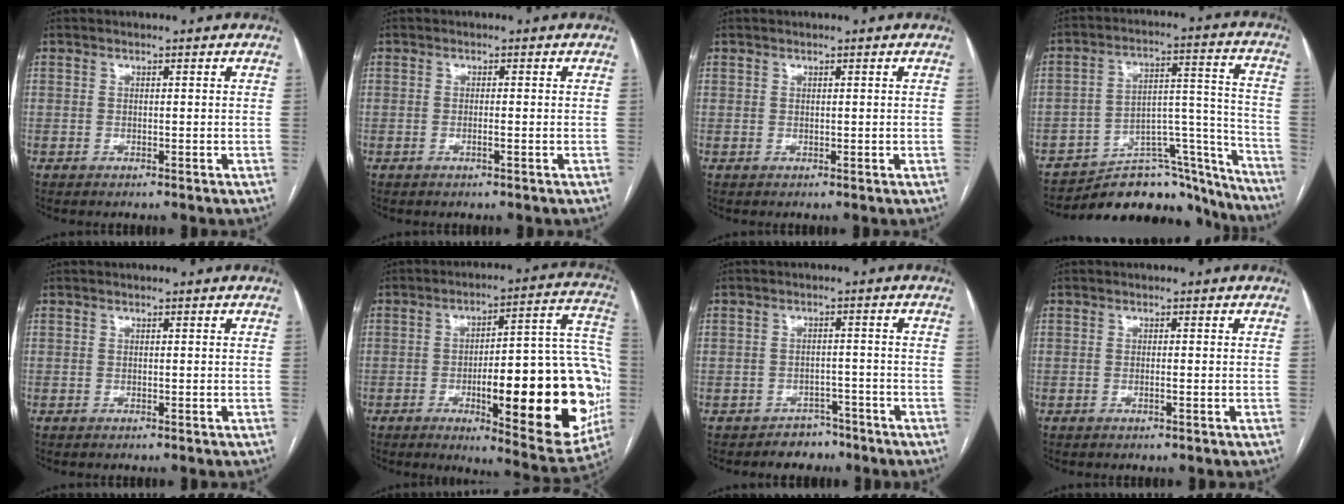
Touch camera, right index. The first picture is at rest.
{"total": 0.9, "force": [-0.4, -0.1, 0.8], "torque": [-0.016, 0.000, -0.007]}
{"total": 0.0}
{"total": 21.2, "force": [-19.3, 6.9, 5.5], "torque": [-0.028, 0.063, -0.272]}
{"total": 0.0}
{"total": 26.5, "force": [-5.7, 6.1, 25.2], "torque": [-0.267, 0.019, -0.062]}
{"total": 3.6, "force": [-2.7, 2.4, -0.2], "torque": [0.006, 0.012, -0.038]}
{"total": 0.7, "force": [-0.3, -0.1, 0.6], "torque": [-0.012, 0.000, -0.005]}